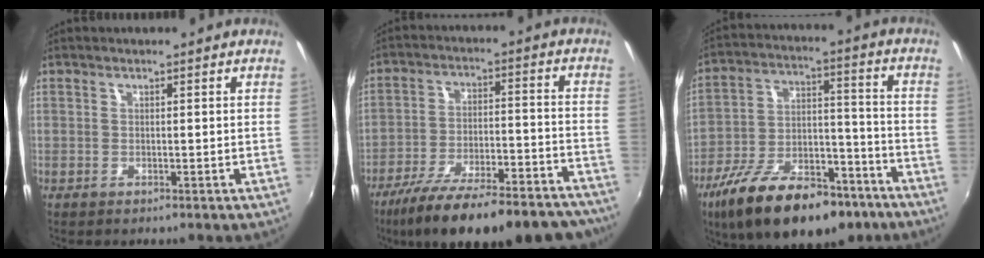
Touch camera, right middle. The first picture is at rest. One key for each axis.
{"total": 27.3, "fx": -22.7, "fy": 6.9, "fz": 13.5, "tx": -0.229, "ty": -0.034, "tz": -0.318}
{"total": 22.5, "fx": -14.8, "fy": 10.0, "fz": 13.8, "tx": -0.249, "ty": -0.010, "tz": -0.226}